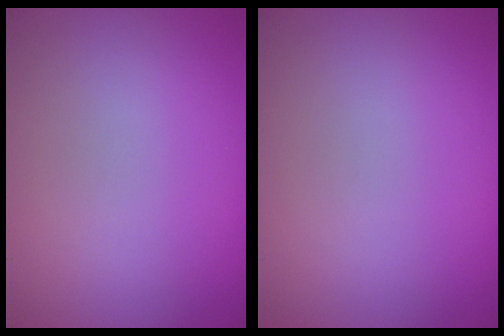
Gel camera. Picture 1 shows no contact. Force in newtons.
{"total": 0.0}